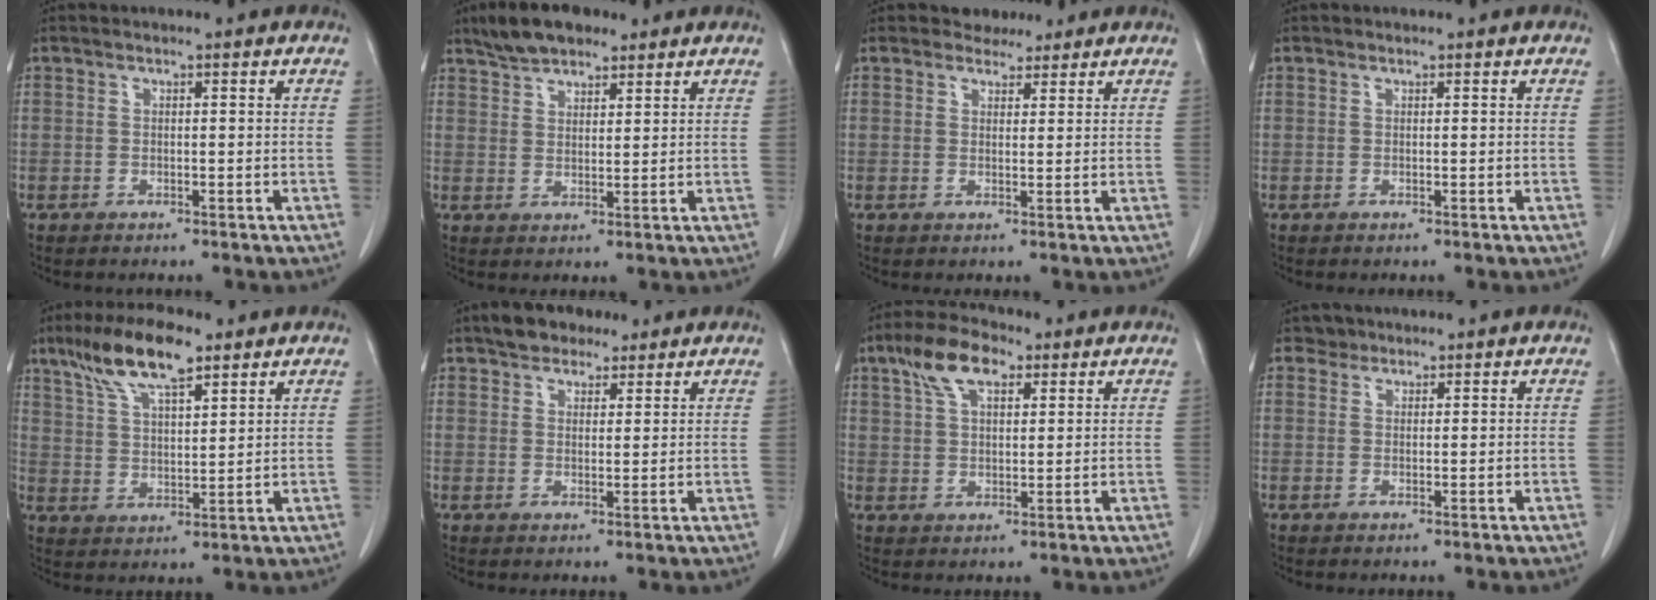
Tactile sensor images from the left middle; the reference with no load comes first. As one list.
[{"total": 7.0, "force": [5.6, 2.8, 3.2], "torque": [-0.062, 0.017, 0.102]}, {"total": 2.6, "force": [2.3, 1.3, 0.0], "torque": [0.000, 0.005, 0.036]}, {"total": 0.0}, {"total": 11.0, "force": [7.5, 2.8, 7.5], "torque": [-0.148, 0.017, 0.141]}, {"total": 6.0, "force": [4.7, 3.1, 2.3], "torque": [-0.039, 0.016, 0.083]}, {"total": 7.9, "force": [4.5, 3.4, 5.5], "torque": [-0.112, 0.021, 0.084]}, {"total": 1.6, "force": [1.3, 0.9, -0.3], "torque": [0.010, 0.002, 0.017]}]